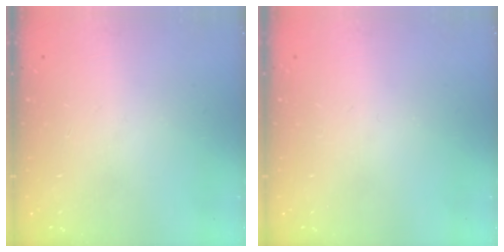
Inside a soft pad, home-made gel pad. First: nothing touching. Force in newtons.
{"total": 0.0}